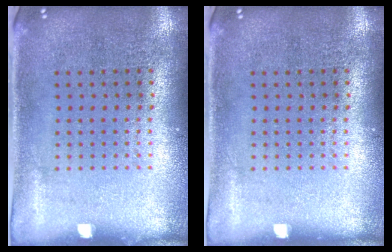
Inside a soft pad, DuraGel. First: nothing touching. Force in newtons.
{"total": 0.0}